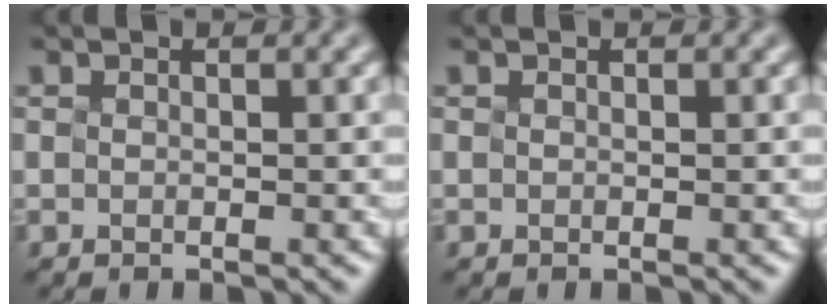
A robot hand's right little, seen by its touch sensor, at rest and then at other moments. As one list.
[{"total": 0.0}]